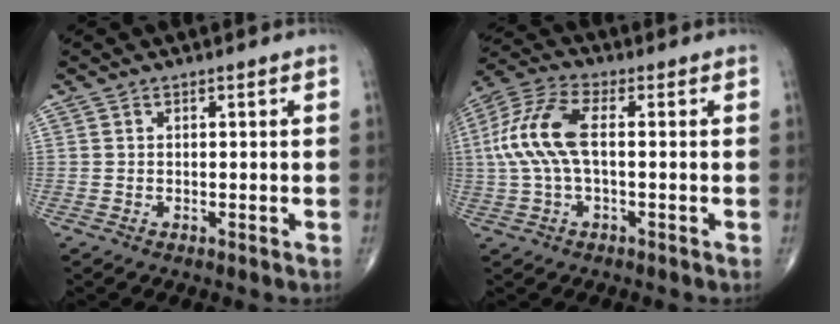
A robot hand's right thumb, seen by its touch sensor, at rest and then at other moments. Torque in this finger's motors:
{"motor_torque": [0.05, 0.81, 1.25, -0.14, 0.16]}